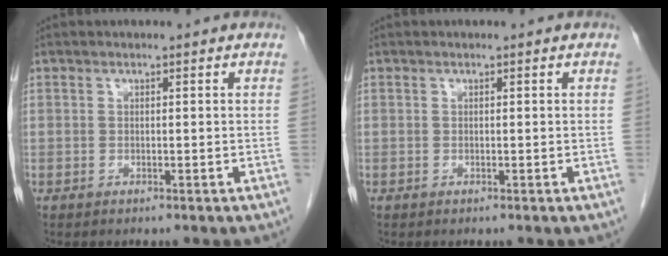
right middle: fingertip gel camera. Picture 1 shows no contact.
{"total": 0.0}